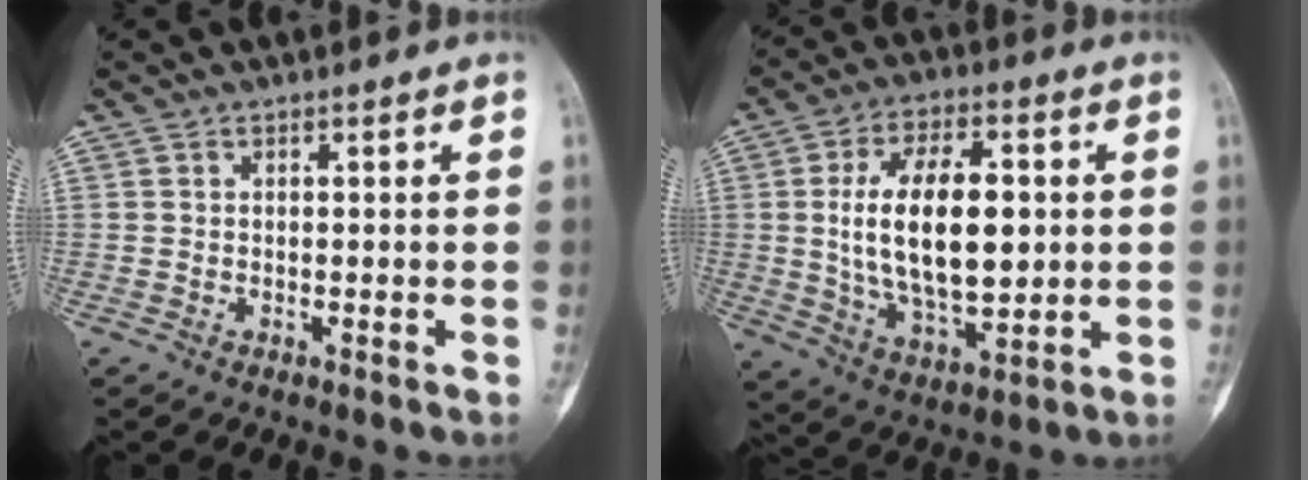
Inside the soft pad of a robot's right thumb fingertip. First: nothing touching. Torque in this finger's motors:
{"motor_torque": [0.44, 2.76, 0.53, -0.23, 0.58]}